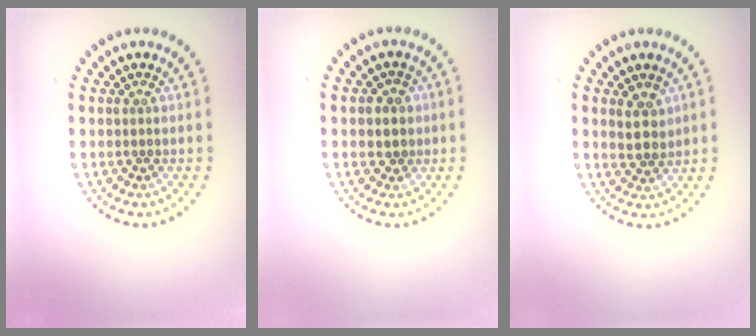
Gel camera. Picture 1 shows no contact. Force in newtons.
{"total": 1.9, "press": 1.8, "slide": 0.4}
{"total": 2.1, "press": 2.0, "slide": 0.8}